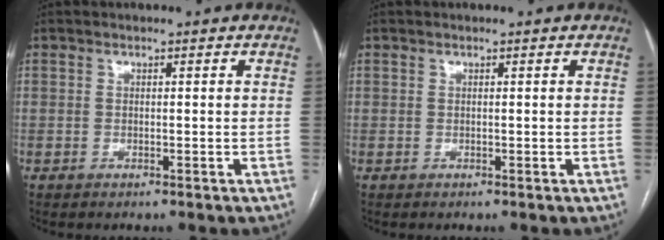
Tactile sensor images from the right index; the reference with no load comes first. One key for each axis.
{"total": 0.0}